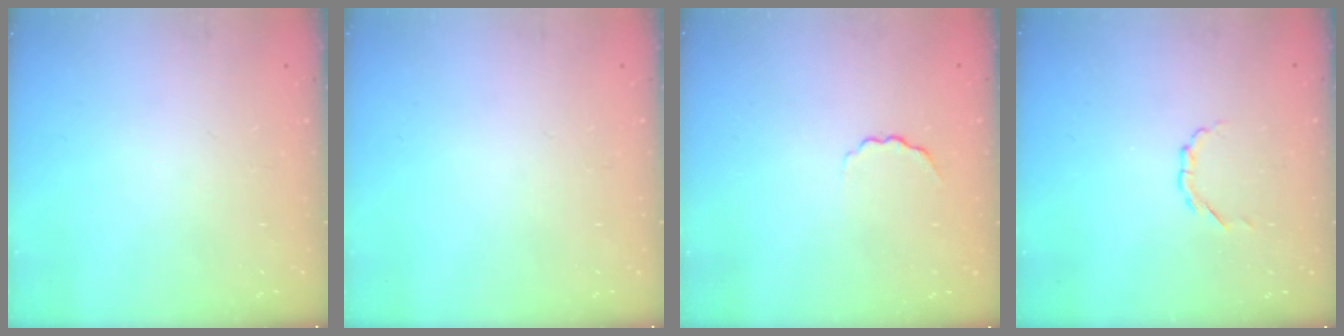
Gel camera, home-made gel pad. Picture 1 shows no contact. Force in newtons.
{"total": 0.0}
{"total": 2.5, "press": 2.4, "slide": 0.6}
{"total": 2.9, "press": 2.7, "slide": 1.1}